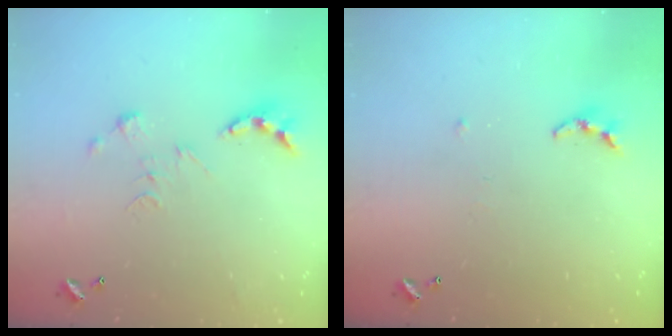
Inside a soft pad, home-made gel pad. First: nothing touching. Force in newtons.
{"total": 4.0, "press": 3.9, "slide": 0.5}